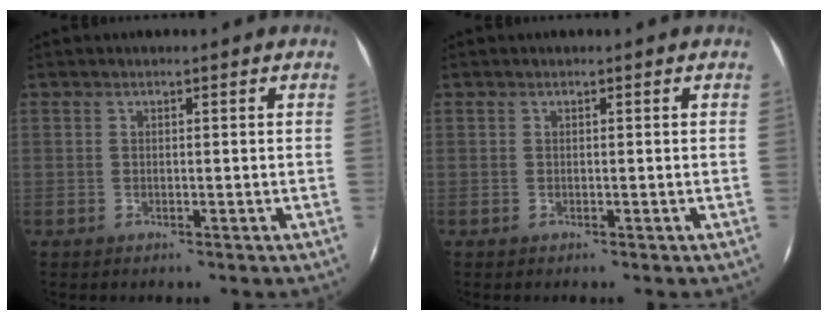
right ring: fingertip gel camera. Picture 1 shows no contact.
{"total": 0.0}